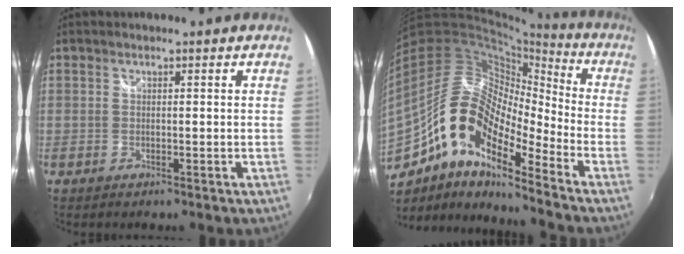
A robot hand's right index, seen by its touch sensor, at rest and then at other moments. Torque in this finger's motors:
{"motor_torque": [1.06, -1.07, 1.05, 0.21]}